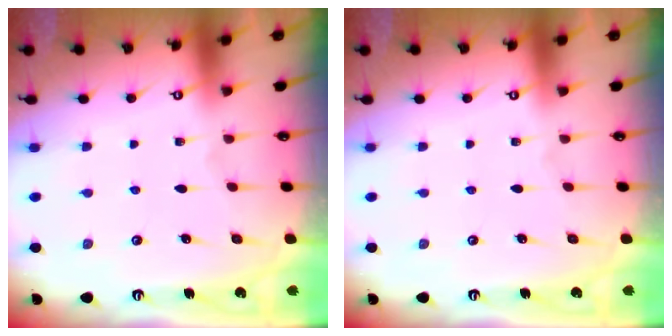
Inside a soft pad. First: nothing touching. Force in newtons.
{"total": 0.0}